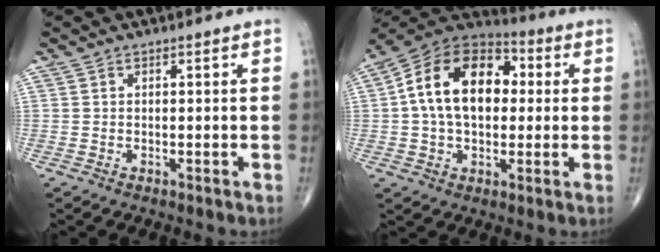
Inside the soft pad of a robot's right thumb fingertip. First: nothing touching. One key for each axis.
{"total": 18.4, "fx": 2.1, "fy": 12.1, "fz": 13.8, "tx": -0.211, "ty": 0.029, "tz": 0.027}